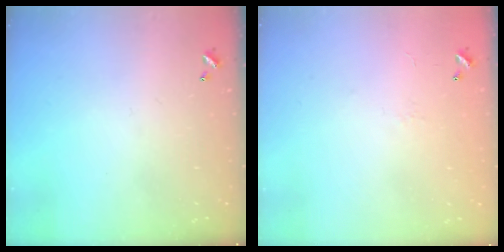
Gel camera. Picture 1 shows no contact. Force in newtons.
{"total": 9.1, "press": 9.1, "slide": 0.5}